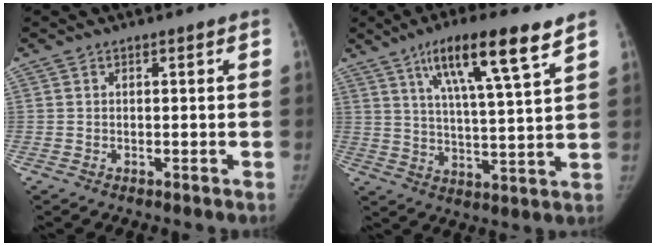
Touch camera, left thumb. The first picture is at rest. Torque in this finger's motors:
{"motor_torque": [0.51, -0.08, 1.32, -0.96, 0.52]}